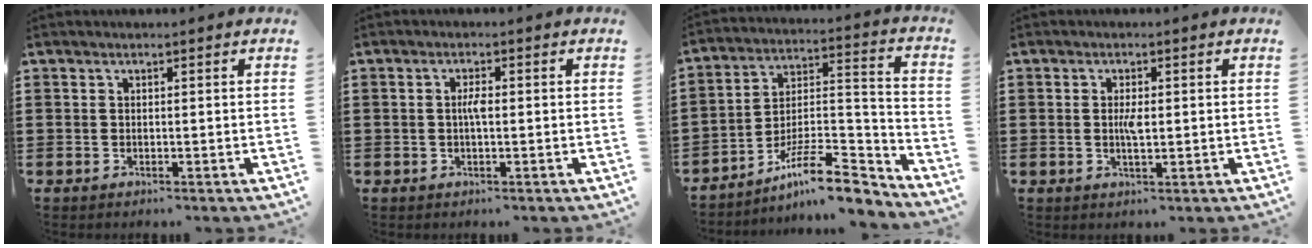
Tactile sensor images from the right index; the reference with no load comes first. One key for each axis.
{"total": 2.3, "fx": -0.1, "fy": 0.6, "fz": 2.2, "tx": -0.042, "ty": 0.002, "tz": -0.003}
{"total": 11.7, "fx": -9.2, "fy": 2.9, "fz": 6.6, "tx": -0.104, "ty": 0.023, "tz": -0.174}
{"total": 2.9, "fx": 0.0, "fy": 0.9, "fz": 2.7, "tx": -0.051, "ty": 0.000, "tz": -0.001}